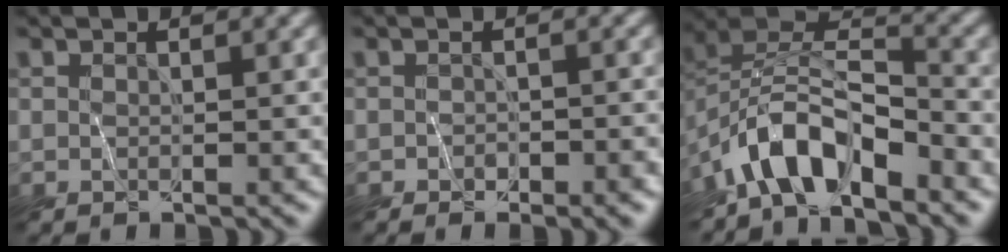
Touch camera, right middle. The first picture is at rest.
{"total": 2.4, "force": [-1.5, 1.1, 1.6], "torque": [-0.015, -0.006, -0.024]}
{"total": 6.9, "force": [-5.2, 2.1, 3.9], "torque": [-0.066, 0.007, -0.107]}